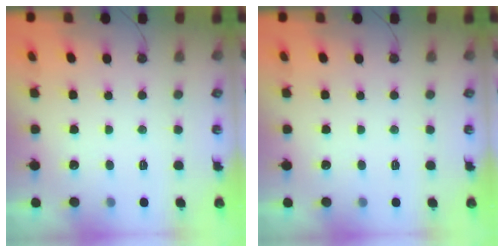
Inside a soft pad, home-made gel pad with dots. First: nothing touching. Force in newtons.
{"total": 0.0}